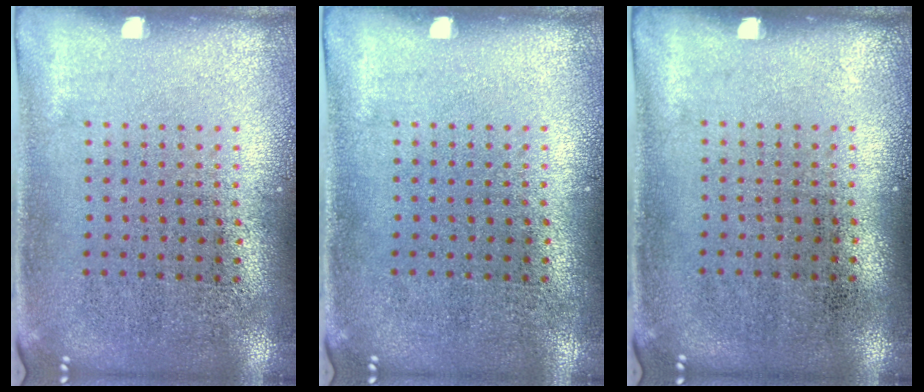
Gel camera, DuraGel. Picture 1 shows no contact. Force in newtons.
{"total": 0.0}
{"total": 0.0}